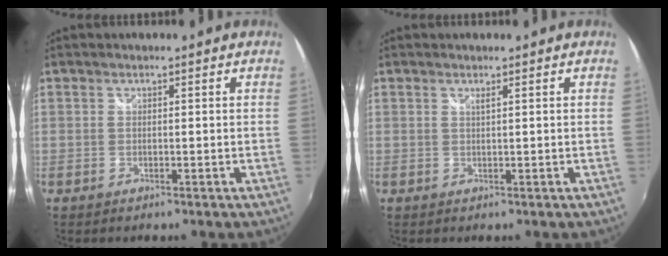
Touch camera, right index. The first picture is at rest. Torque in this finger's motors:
{"motor_torque": [0.11, 0.13, 0.07, 0.02]}